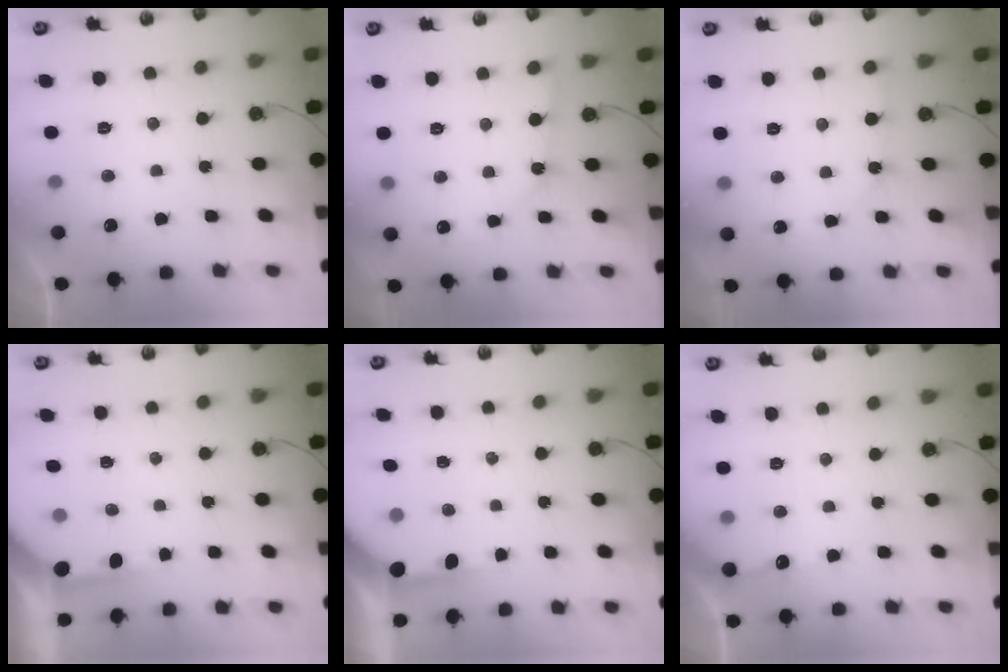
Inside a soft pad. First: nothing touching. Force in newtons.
{"total": 3.1, "press": 3.0, "slide": 0.4}
{"total": 3.7, "press": 3.7, "slide": 0.4}
{"total": 3.7, "press": 3.6, "slide": 0.5}
{"total": 3.8, "press": 3.7, "slide": 0.4}
{"total": 2.9, "press": 2.8, "slide": 0.4}